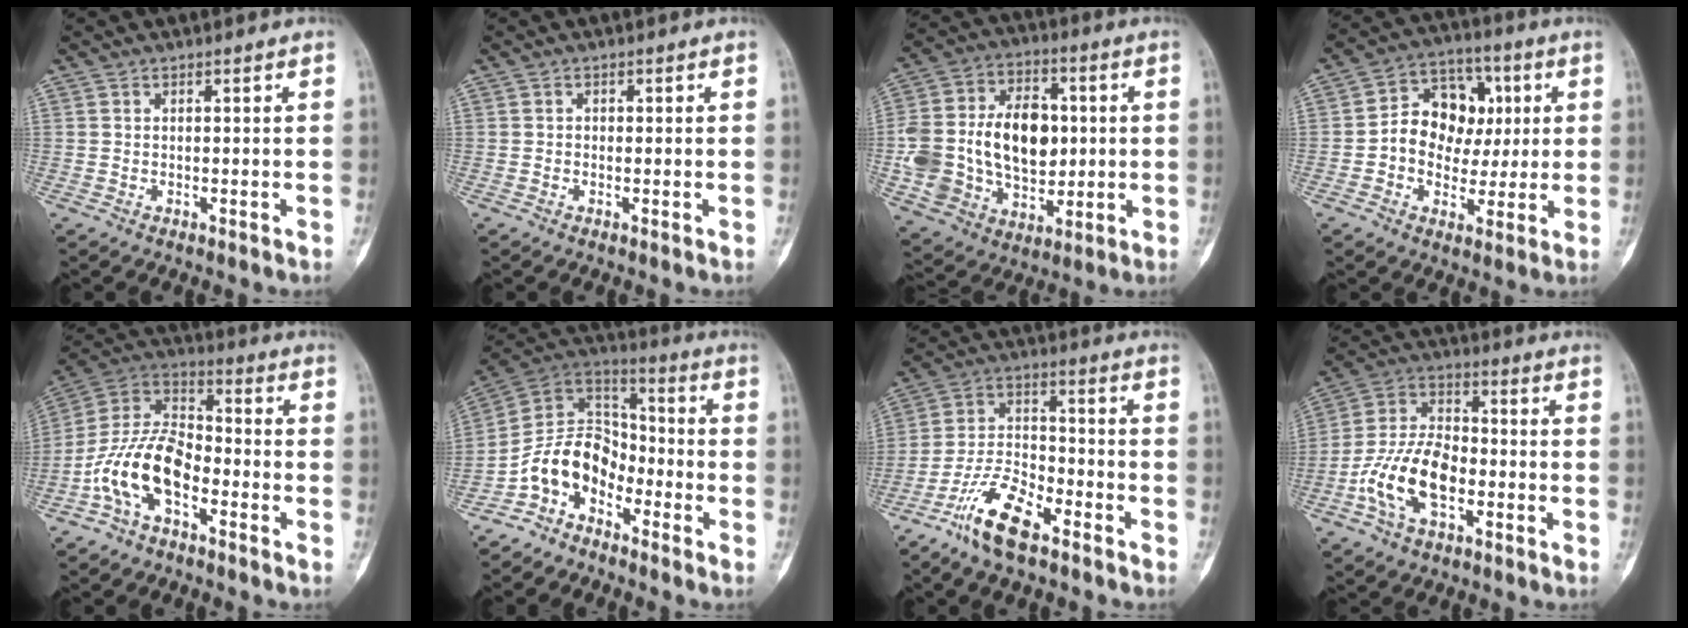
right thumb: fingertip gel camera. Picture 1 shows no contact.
{"total": 0.6, "force": [0.0, 0.5, 0.2], "torque": [0.001, 0.001, -0.005]}
{"total": 22.2, "force": [0.5, 15.4, 16.0], "torque": [-0.281, 0.016, 0.026]}
{"total": 13.0, "force": [1.0, 10.5, 7.6], "torque": [-0.072, 0.025, 0.010]}
{"total": 14.0, "force": [-5.7, 7.6, 10.3], "torque": [-0.195, 0.059, -0.116]}
{"total": 12.0, "force": [-6.7, 8.1, 5.7], "torque": [-0.083, 0.091, -0.145]}
{"total": 11.9, "force": [-7.9, 4.5, 7.7], "torque": [-0.155, 0.051, -0.155]}
{"total": 13.7, "force": [-4.4, 7.7, 10.5], "torque": [-0.199, 0.035, -0.086]}